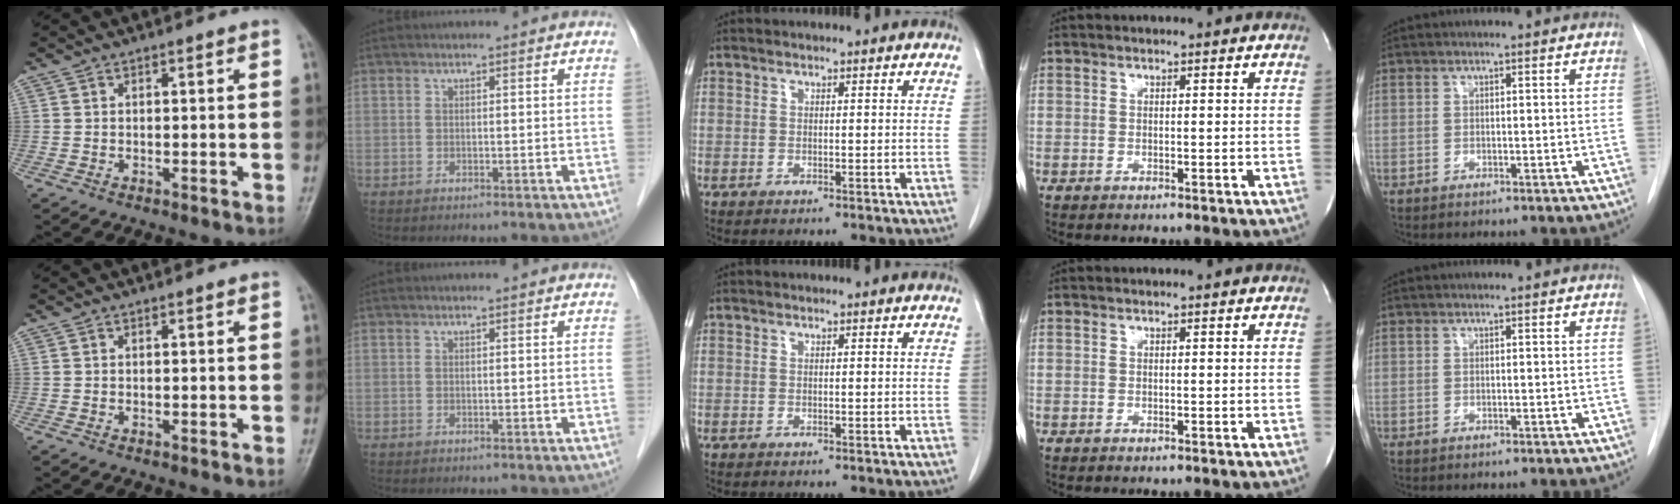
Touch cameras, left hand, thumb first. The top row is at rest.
{}